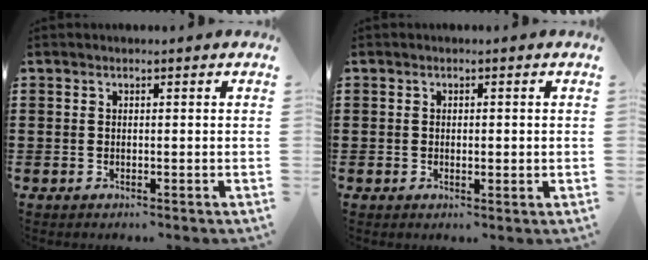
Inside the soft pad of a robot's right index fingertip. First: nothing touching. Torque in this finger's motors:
{"motor_torque": [-0.28, 0.07, 0.09, 0.01]}